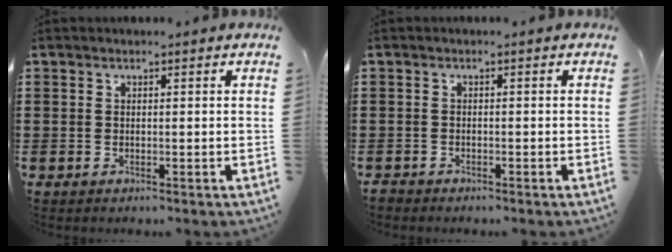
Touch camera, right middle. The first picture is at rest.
{"total": 1.0, "force": [-1.0, 0.2, 0.0], "torque": [-0.003, 0.000, -0.021]}